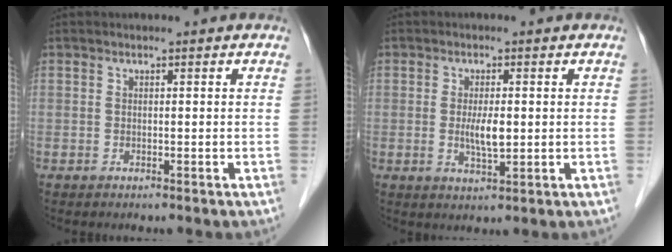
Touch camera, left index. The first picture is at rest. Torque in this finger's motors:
{"motor_torque": [0.52, 0.24, 0.12, 0.03]}